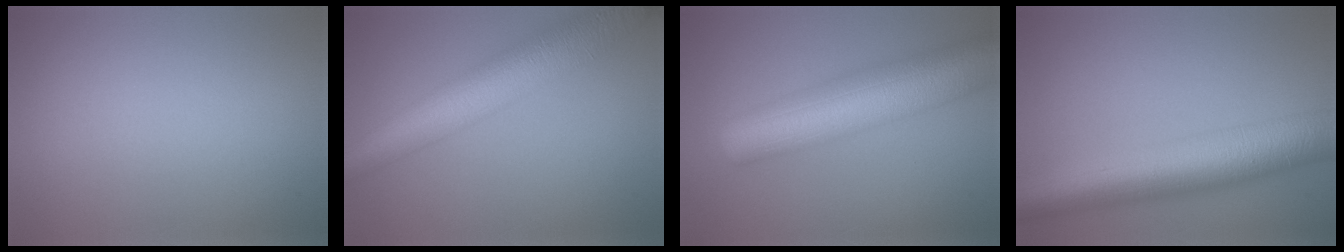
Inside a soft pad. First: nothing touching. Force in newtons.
{"total": 8.7, "press": 8.7, "slide": 0.2}
{"total": 11.1, "press": 11.1, "slide": 0.5}
{"total": 9.9, "press": 9.9, "slide": 0.1}